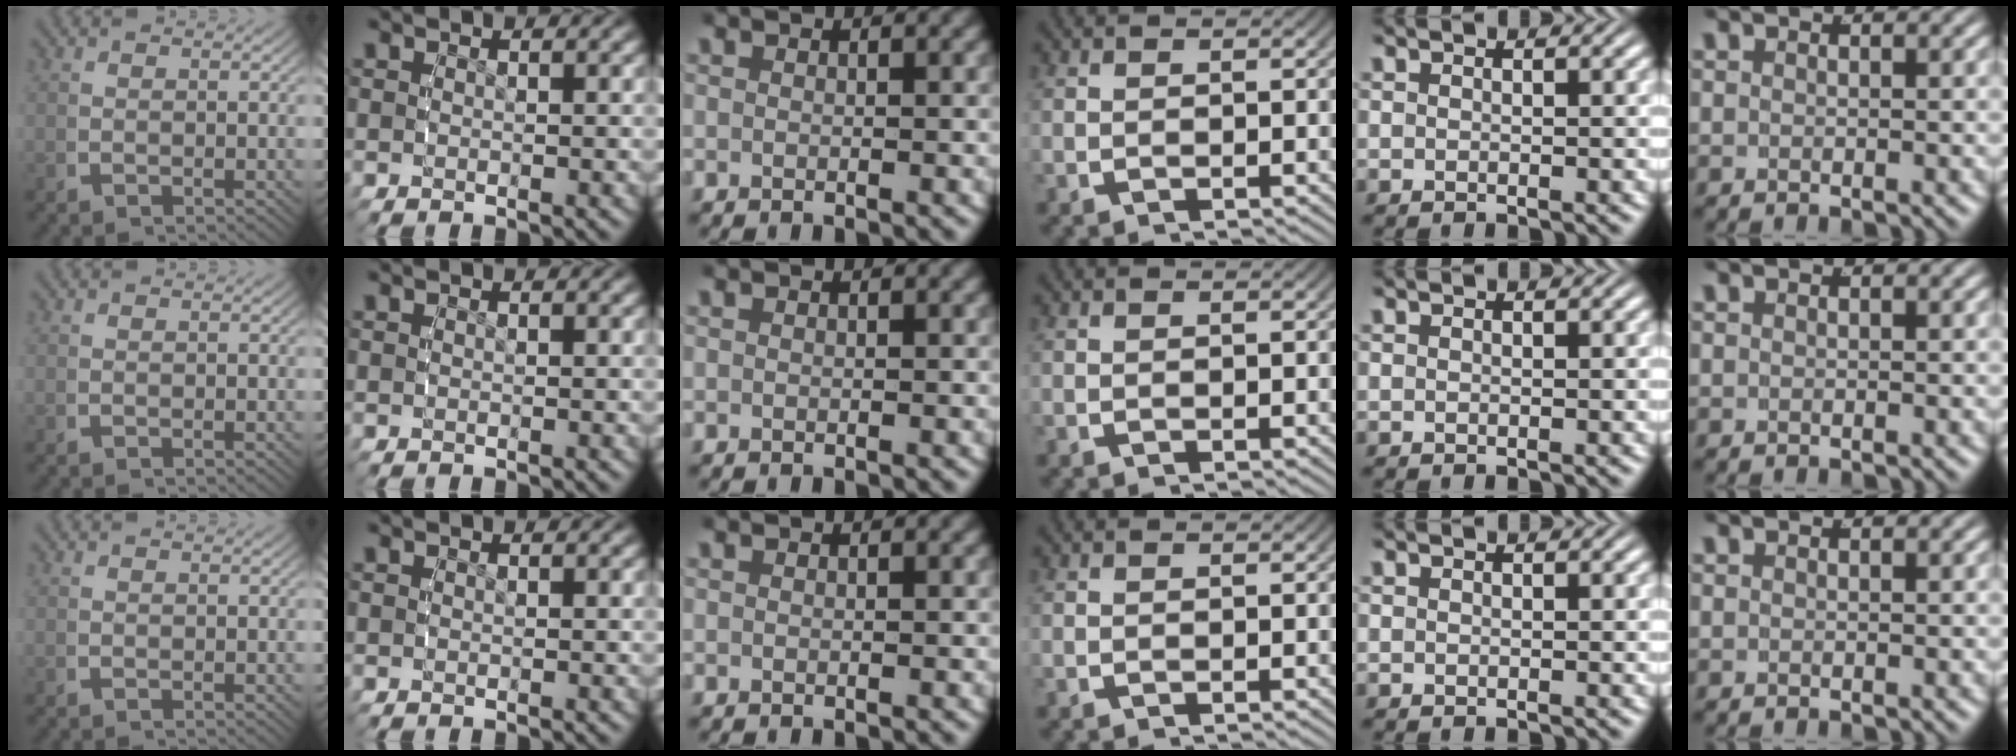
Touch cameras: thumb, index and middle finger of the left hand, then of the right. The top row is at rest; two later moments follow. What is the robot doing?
{"motion": "reach", "object": "pencil case"}